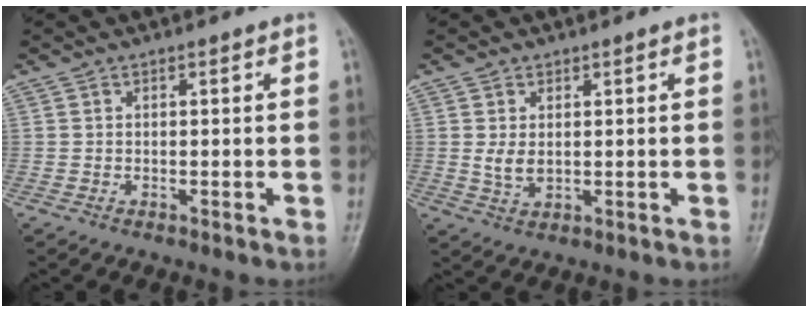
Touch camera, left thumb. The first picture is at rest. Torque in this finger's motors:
{"motor_torque": [0.45, 0.59, 0.50, 0.00, -0.01]}